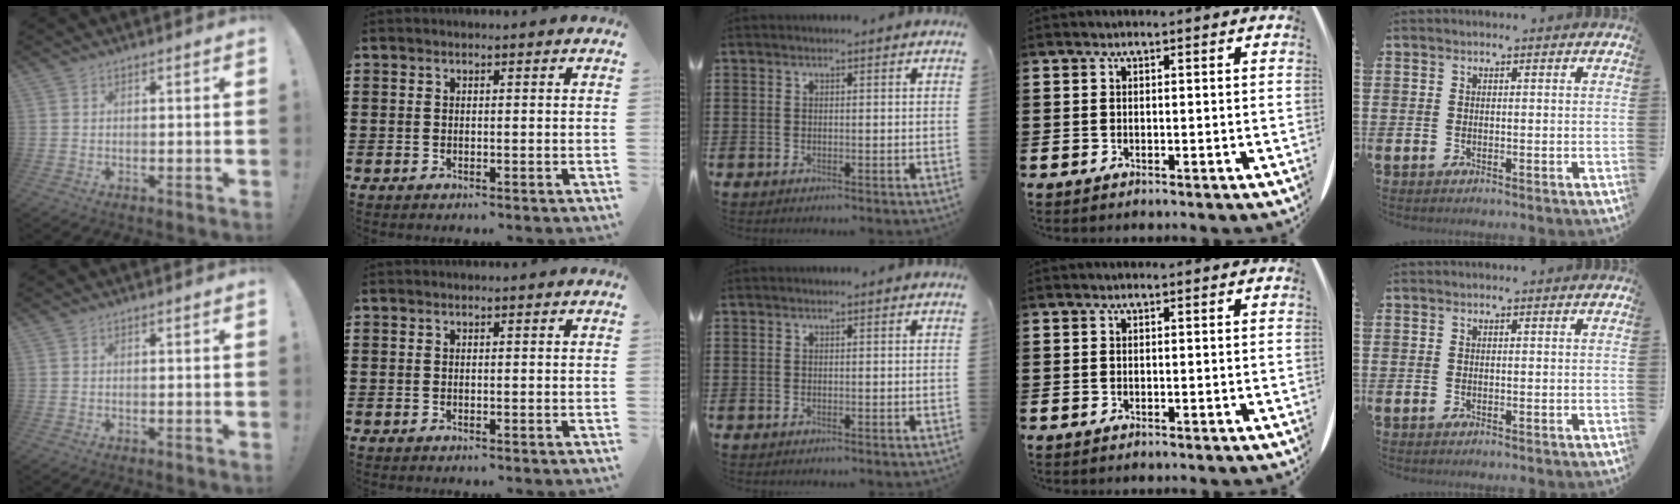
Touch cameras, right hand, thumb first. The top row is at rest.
{}